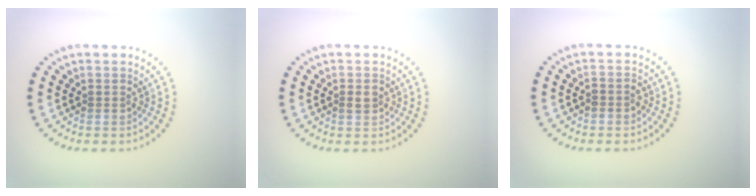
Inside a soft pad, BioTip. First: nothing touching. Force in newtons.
{"total": 1.1, "press": 1.1, "slide": 0.0}
{"total": 1.1, "press": 1.0, "slide": 0.5}